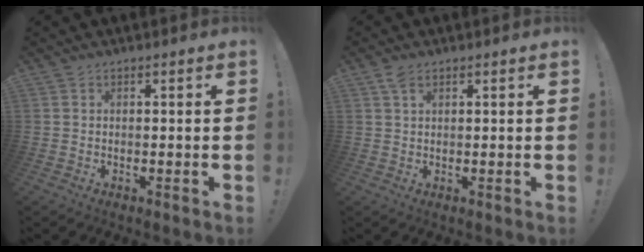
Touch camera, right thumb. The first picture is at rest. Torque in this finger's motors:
{"motor_torque": [0.00, 0.73, 0.17, -0.08, 0.00]}